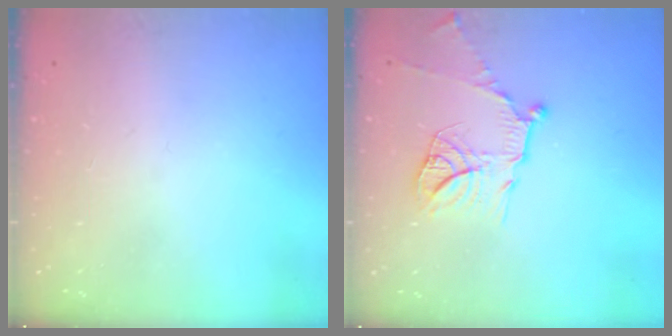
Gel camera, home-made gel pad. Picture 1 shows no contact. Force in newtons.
{"total": 13.4, "press": 13.3, "slide": 1.2}